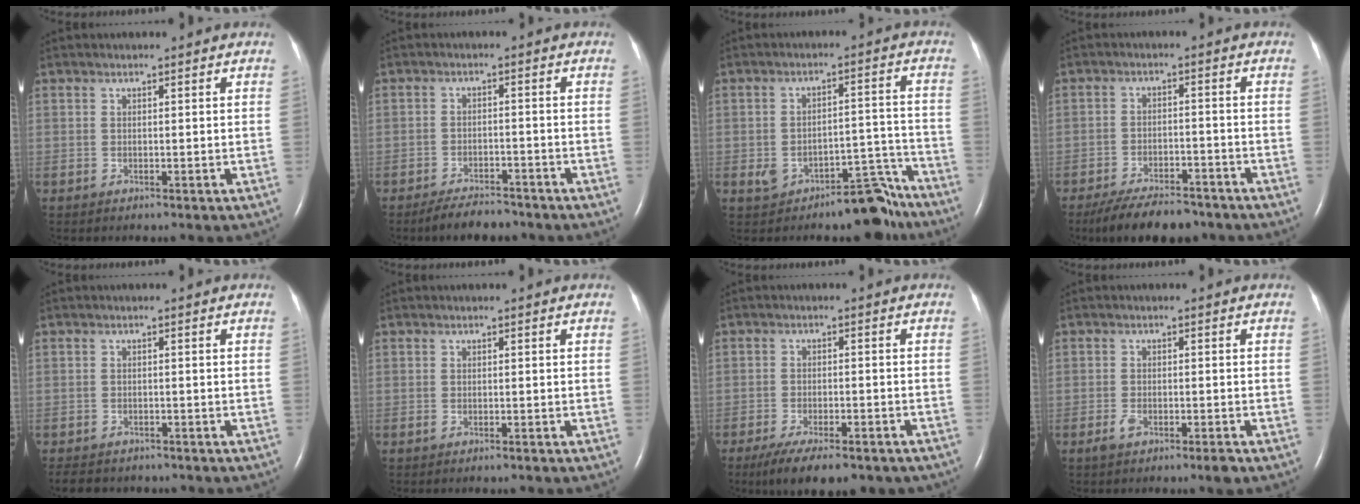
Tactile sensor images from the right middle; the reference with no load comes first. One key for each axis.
{"total": 5.1, "fx": -4.5, "fy": 1.6, "fz": 1.8, "tx": -0.034, "ty": -0.006, "tz": -0.072}
{"total": 7.9, "fx": -5.9, "fy": 3.6, "fz": 4.0, "tx": -0.040, "ty": 0.038, "tz": -0.081}
{"total": 10.2, "fx": -8.4, "fy": 3.5, "fz": 4.5, "tx": -0.069, "ty": -0.006, "tz": -0.131}
{"total": 6.9, "fx": -5.8, "fy": 2.8, "fz": 2.3, "tx": -0.038, "ty": -0.002, "tz": -0.073}
{"total": 0.6, "fx": -0.5, "fy": 0.1, "fz": 0.4, "tx": -0.012, "ty": -0.002, "tz": -0.007}
{"total": 12.5, "fx": -9.6, "fy": 3.7, "fz": 7.2, "tx": -0.111, "ty": -0.011, "tz": -0.135}
{"total": 4.1, "fx": -2.9, "fy": 0.2, "fz": 2.9, "tx": -0.055, "ty": -0.005, "tz": -0.053}